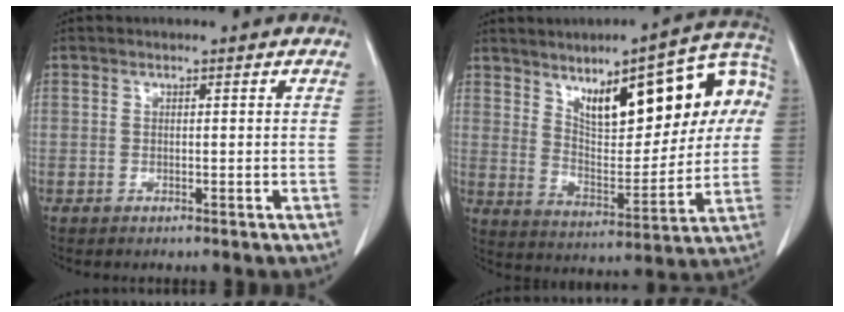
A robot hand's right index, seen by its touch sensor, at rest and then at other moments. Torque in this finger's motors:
{"motor_torque": [1.22, 0.91, 0.42, 0.09]}